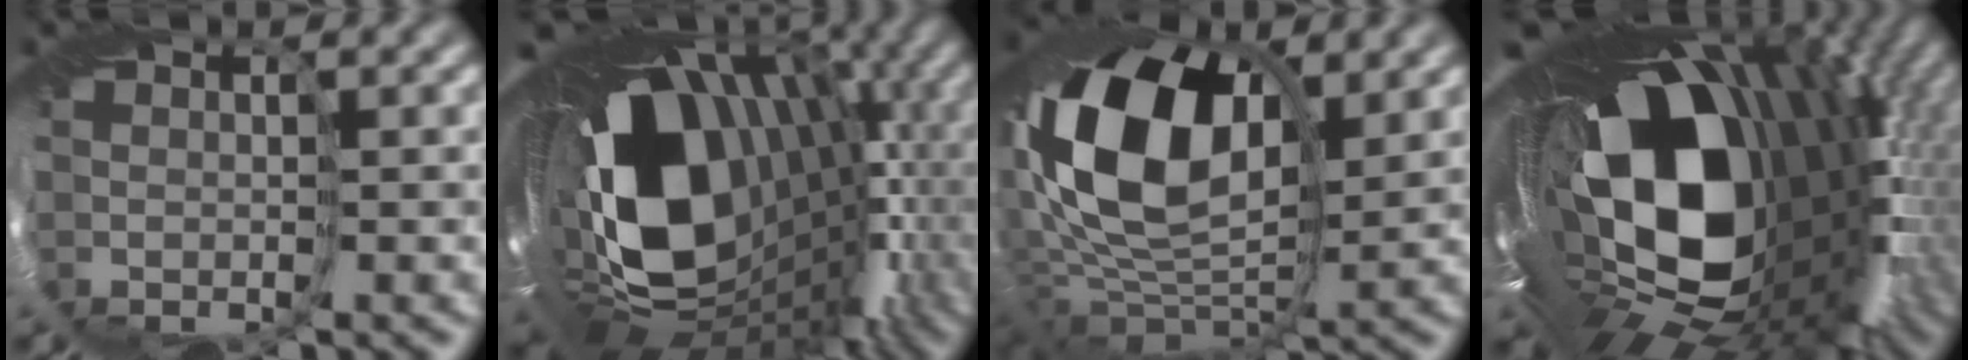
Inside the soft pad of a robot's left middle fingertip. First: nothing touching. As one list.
[{"total": 20.1, "force": [0.0, 13.2, 15.2], "torque": [-0.278, -0.025, 0.002]}, {"total": 16.1, "force": [2.5, 10.1, 12.3], "torque": [-0.261, 0.009, 0.038]}, {"total": 21.3, "force": [0.4, 12.6, 17.1], "torque": [-0.289, -0.032, -0.001]}]